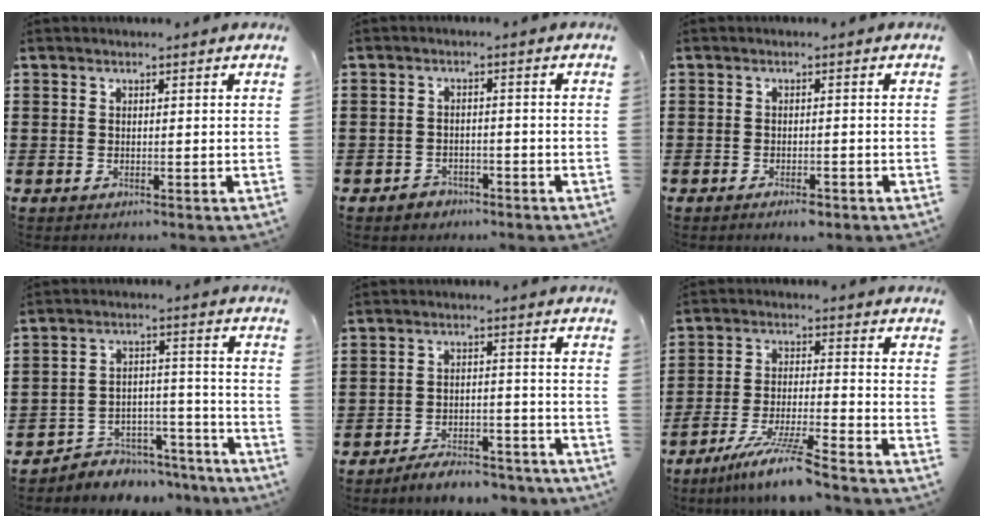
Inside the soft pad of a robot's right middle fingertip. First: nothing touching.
{"total": 2.0, "force": [-1.7, 1.0, 0.1], "torque": [-0.009, 0.003, -0.038]}
{"total": 1.4, "force": [-1.2, 0.2, 0.6], "torque": [-0.015, -0.004, -0.023]}
{"total": 5.1, "force": [-4.8, 1.7, 0.3], "torque": [-0.007, 0.017, -0.099]}
{"total": 4.8, "force": [-4.7, 0.6, 0.8], "torque": [-0.014, 0.010, -0.094]}
{"total": 8.1, "force": [-6.8, -0.5, 4.4], "torque": [-0.093, -0.016, -0.133]}